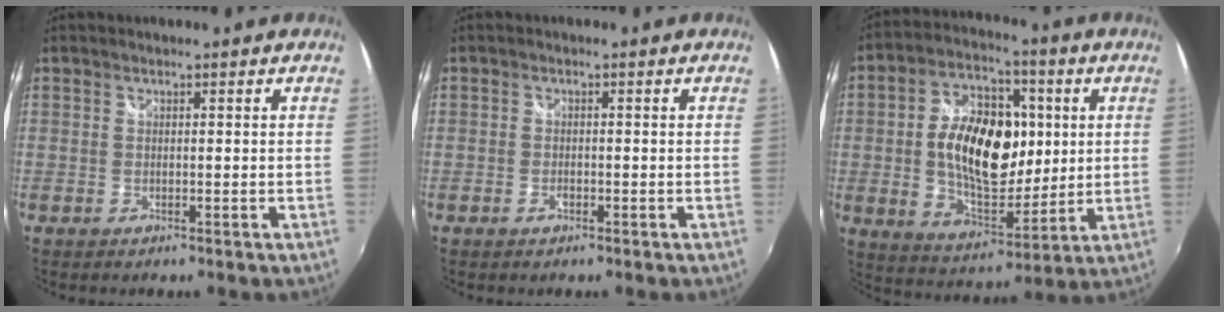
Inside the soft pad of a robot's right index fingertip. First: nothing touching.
{"total": 1.2, "force": [-0.7, 0.8, 0.6], "torque": [-0.012, -0.002, -0.013]}
{"total": 18.2, "force": [1.5, 10.4, 14.9], "torque": [-0.262, 0.018, 0.033]}